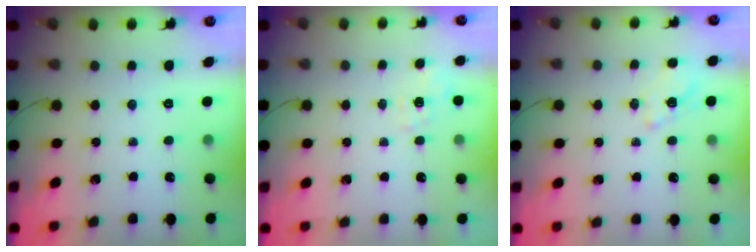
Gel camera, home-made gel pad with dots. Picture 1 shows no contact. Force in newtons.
{"total": 2.1, "press": 1.6, "slide": 1.4}
{"total": 1.5, "press": 0.9, "slide": 1.1}